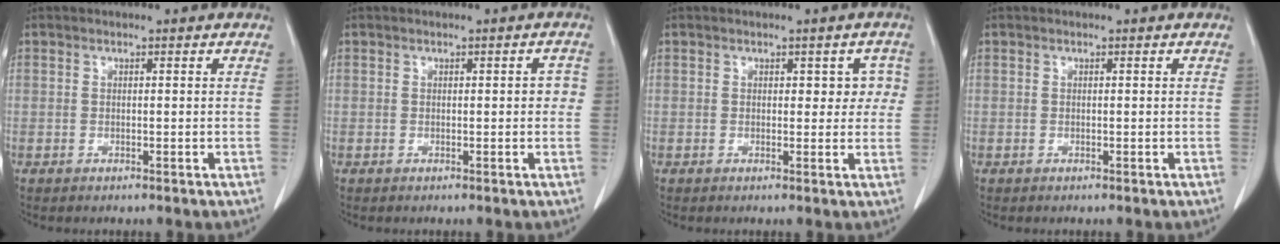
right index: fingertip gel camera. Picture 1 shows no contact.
{"total": 1.6, "force": [0.0, 0.8, 1.4], "torque": [-0.007, 0.007, -0.001]}
{"total": 3.2, "force": [0.8, 2.2, 2.3], "torque": [-0.008, 0.014, 0.007]}
{"total": 0.0}